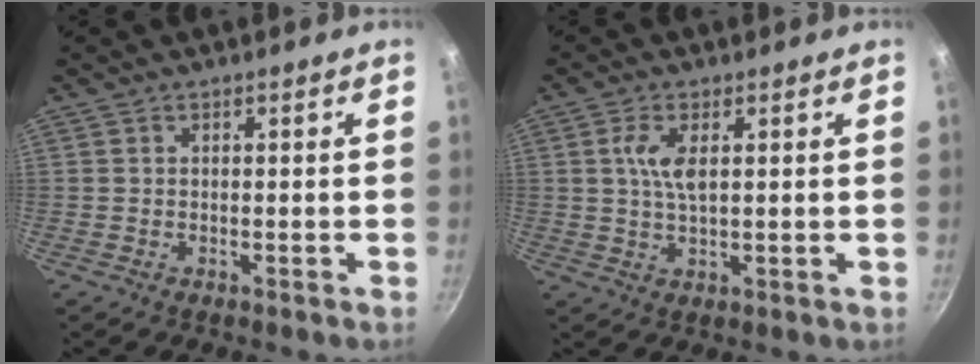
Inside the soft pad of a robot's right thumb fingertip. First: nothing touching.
{"total": 5.1, "force": [1.3, 2.0, 4.5], "torque": [-0.089, 0.000, 0.024]}